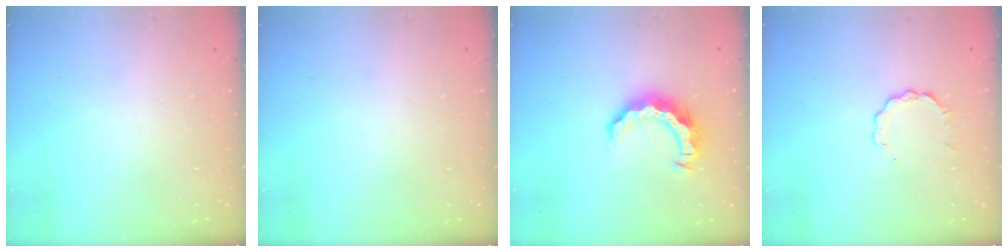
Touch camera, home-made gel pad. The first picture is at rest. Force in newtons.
{"total": 0.0}
{"total": 9.7, "press": 9.7, "slide": 0.5}
{"total": 3.6, "press": 3.6, "slide": 0.4}